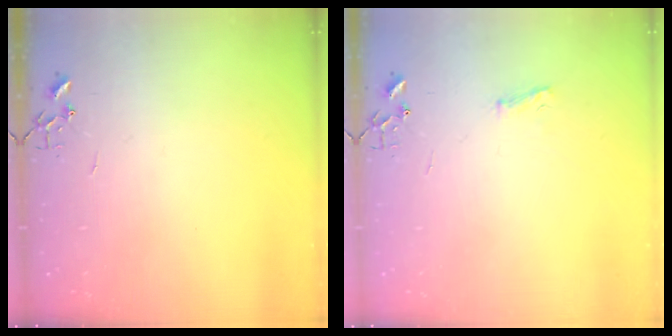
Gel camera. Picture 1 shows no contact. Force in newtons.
{"total": 5.5, "press": 5.5, "slide": 0.7}